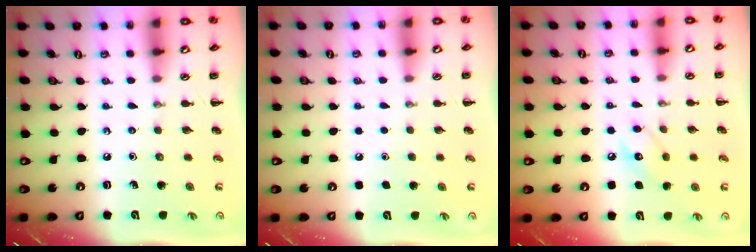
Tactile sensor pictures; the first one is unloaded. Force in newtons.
{"total": 1.8, "press": 1.7, "slide": 0.1}
{"total": 7.5, "press": 7.4, "slide": 1.0}